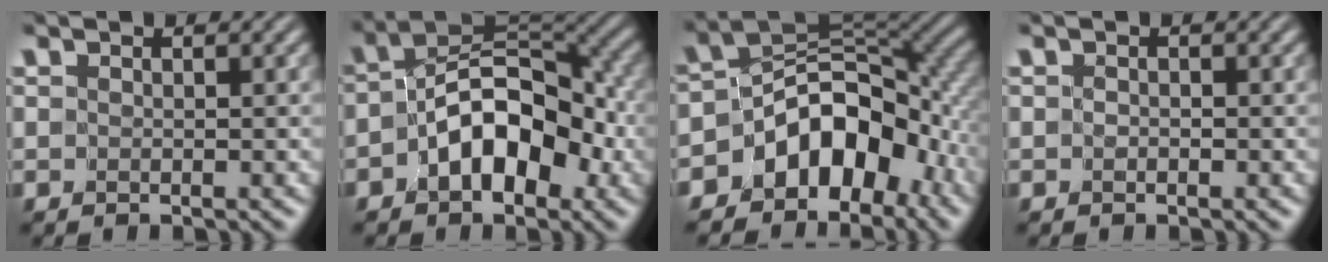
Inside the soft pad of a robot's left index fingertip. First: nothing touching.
{"total": 7.4, "force": [-2.2, 4.4, 5.6], "torque": [-0.074, 0.017, -0.044]}
{"total": 9.9, "force": [-5.1, 6.2, 5.8], "torque": [-0.069, 0.008, -0.100]}
{"total": 0.0}